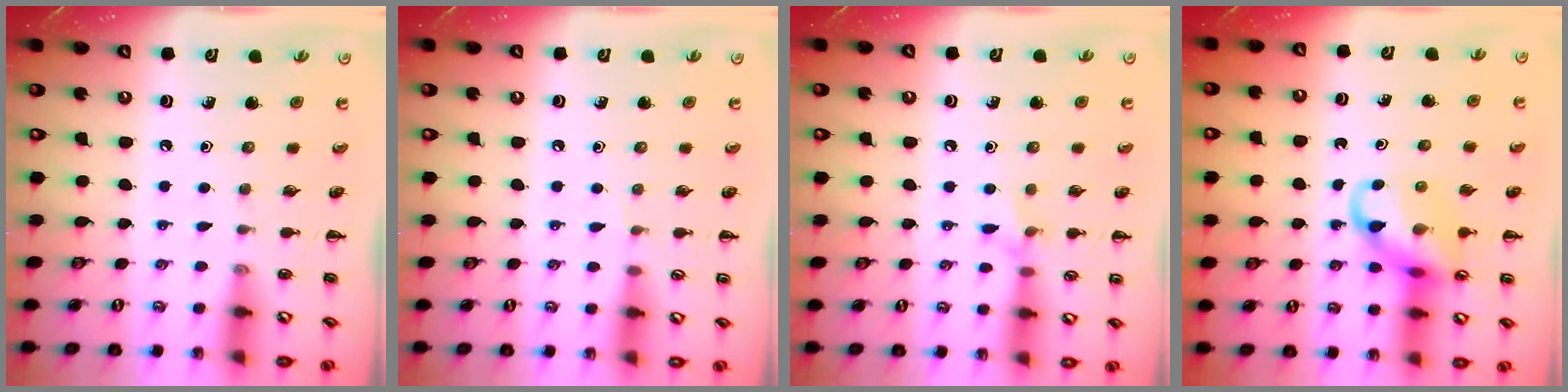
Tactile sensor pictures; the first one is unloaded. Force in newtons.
{"total": 3.0, "press": 2.8, "slide": 1.0}
{"total": 6.4, "press": 6.1, "slide": 1.8}
{"total": 11.8, "press": 11.7, "slide": 1.6}